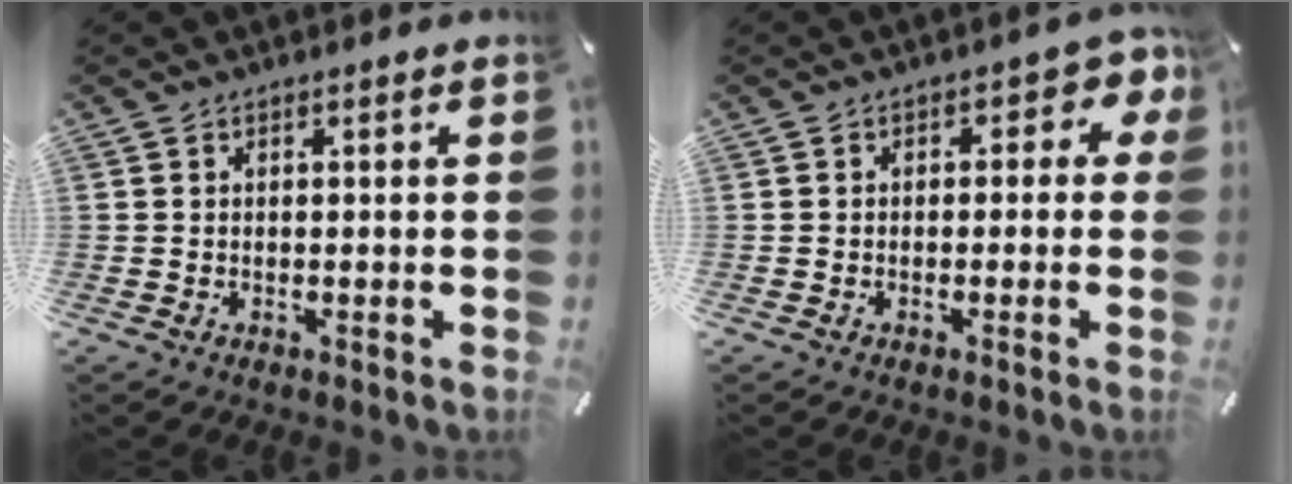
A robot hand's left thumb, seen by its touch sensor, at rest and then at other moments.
{"total": 3.8, "force": [0.0, 2.4, 2.9], "torque": [-0.043, 0.009, -0.006]}